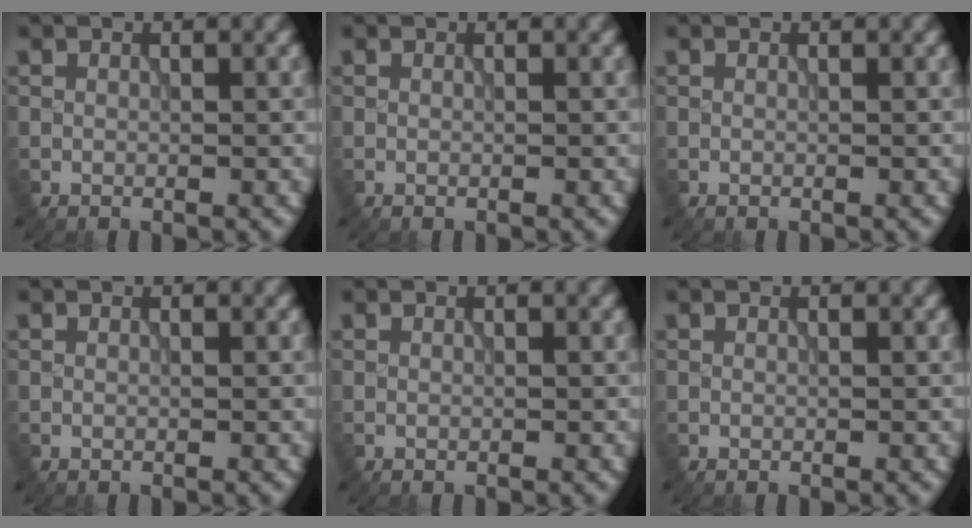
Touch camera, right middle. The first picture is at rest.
{"total": 0.0}
{"total": 0.0}
{"total": 0.0}
{"total": 0.0}
{"total": 0.0}